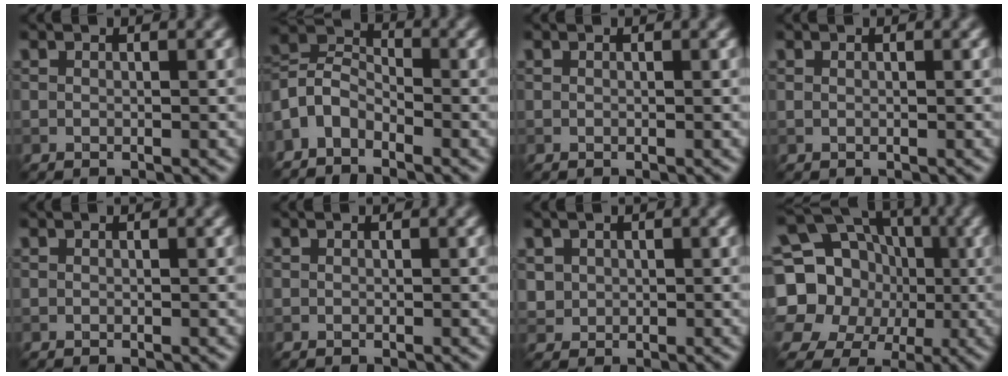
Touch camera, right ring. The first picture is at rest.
{"total": 4.1, "force": [-2.6, 2.4, 2.0], "torque": [-0.040, 0.004, -0.067]}
{"total": 0.0}
{"total": 0.0}
{"total": 0.0}
{"total": 0.0}
{"total": 1.2, "force": [0.3, 1.2, 0.2], "torque": [0.000, -0.006, 0.010]}
{"total": 20.8, "force": [1.3, 18.8, 8.8], "torque": [-0.195, 0.020, -0.021]}